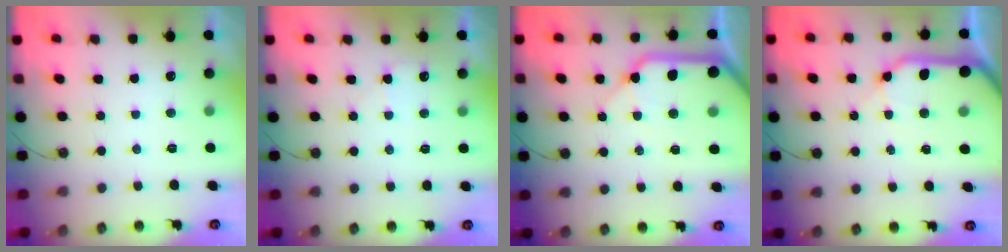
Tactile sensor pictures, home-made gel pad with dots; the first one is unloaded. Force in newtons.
{"total": 3.2, "press": 3.2, "slide": 0.5}
{"total": 16.2, "press": 16.0, "slide": 2.3}
{"total": 12.2, "press": 12.1, "slide": 1.6}